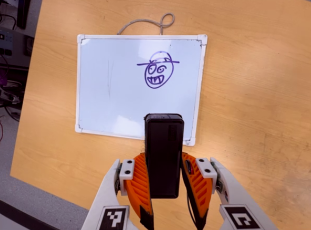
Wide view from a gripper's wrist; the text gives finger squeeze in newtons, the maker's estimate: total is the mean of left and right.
{"total": 4.6, "left": 2.9, "right": 6.3}